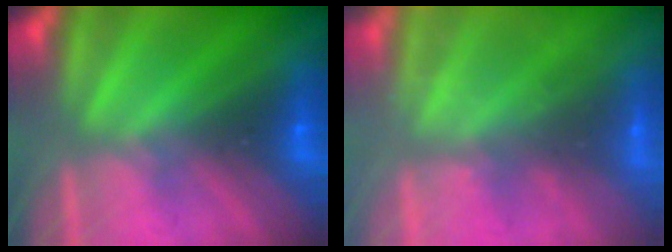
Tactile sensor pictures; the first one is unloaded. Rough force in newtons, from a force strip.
{"total": 2.3}